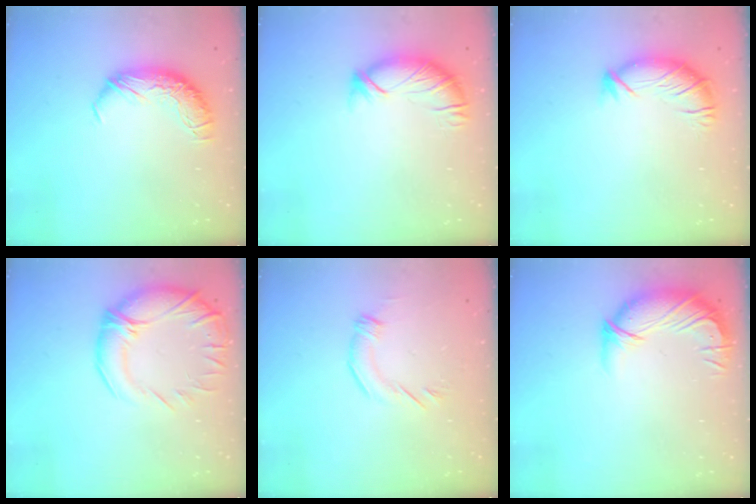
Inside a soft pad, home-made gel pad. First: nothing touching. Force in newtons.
{"total": 3.0, "press": 2.9, "slide": 0.8}
{"total": 2.9, "press": 1.9, "slide": 2.2}
{"total": 7.1, "press": 5.7, "slide": 4.2}
{"total": 2.4, "press": 2.1, "slide": 1.0}
{"total": 2.9, "press": 0.1, "slide": 2.9}